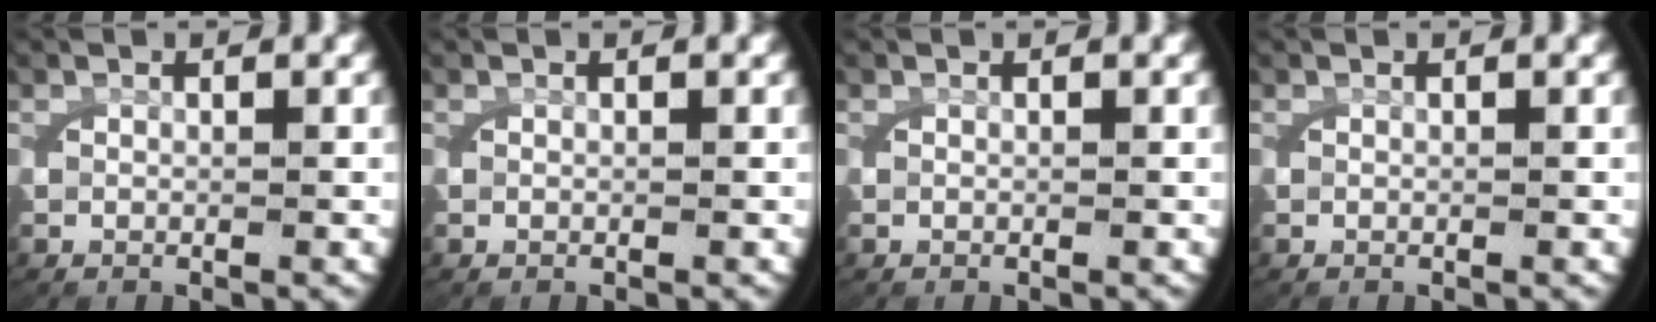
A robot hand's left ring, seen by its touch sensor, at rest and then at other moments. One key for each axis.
{"total": 0.0}
{"total": 0.0}
{"total": 0.0}